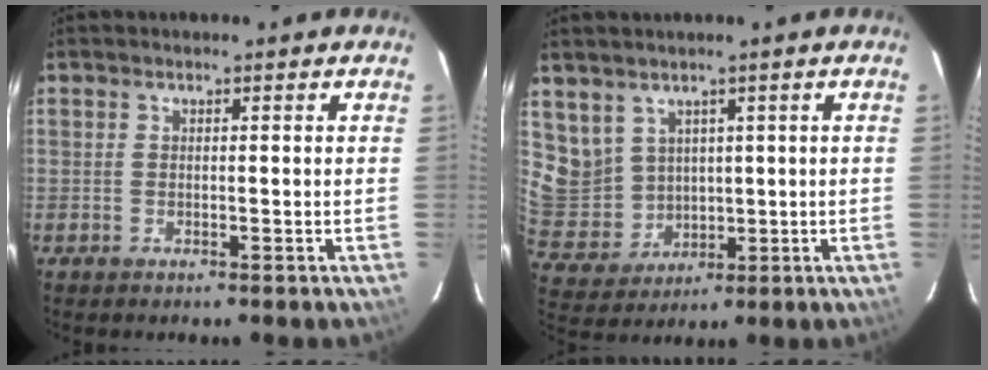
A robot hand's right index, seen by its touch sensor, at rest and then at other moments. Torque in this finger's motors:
{"motor_torque": [0.45, 0.31, 0.18, 0.01]}